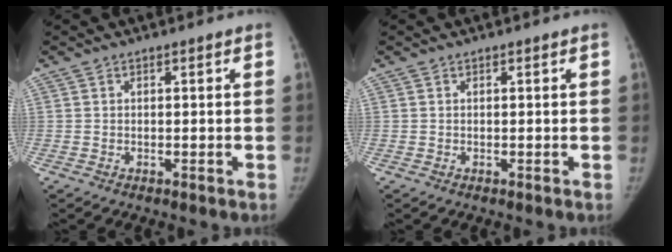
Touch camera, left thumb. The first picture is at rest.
{"total": 0.0}